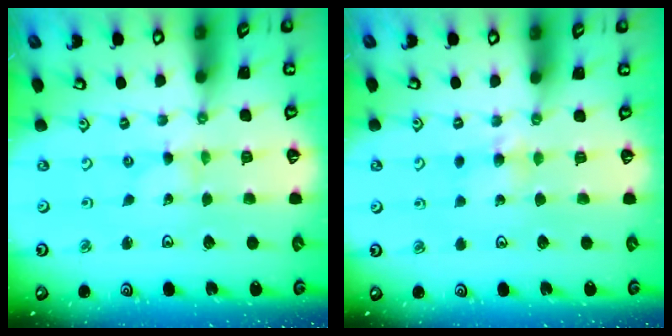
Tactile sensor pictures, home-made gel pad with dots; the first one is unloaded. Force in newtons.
{"total": 4.6, "press": 4.5, "slide": 0.8}